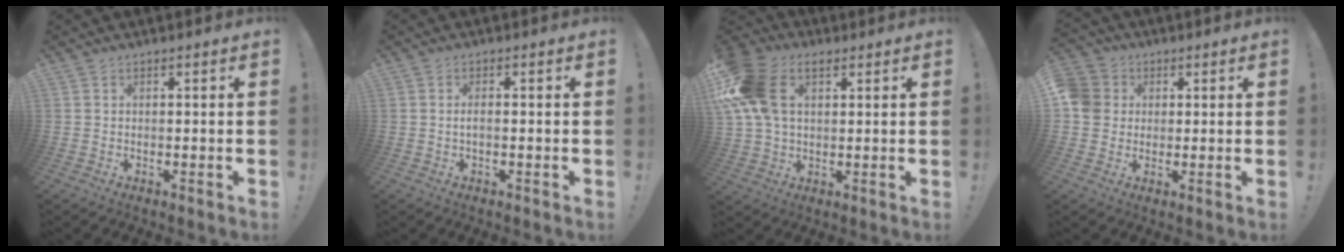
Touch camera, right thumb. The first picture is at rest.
{"total": 2.0, "force": [-0.3, 0.5, 1.9], "torque": [-0.033, 0.005, -0.006]}
{"total": 15.2, "force": [5.1, 10.1, 10.1], "torque": [-0.199, -0.006, 0.099]}
{"total": 7.7, "force": [0.9, 7.2, 2.5], "torque": [-0.052, 0.008, 0.020]}